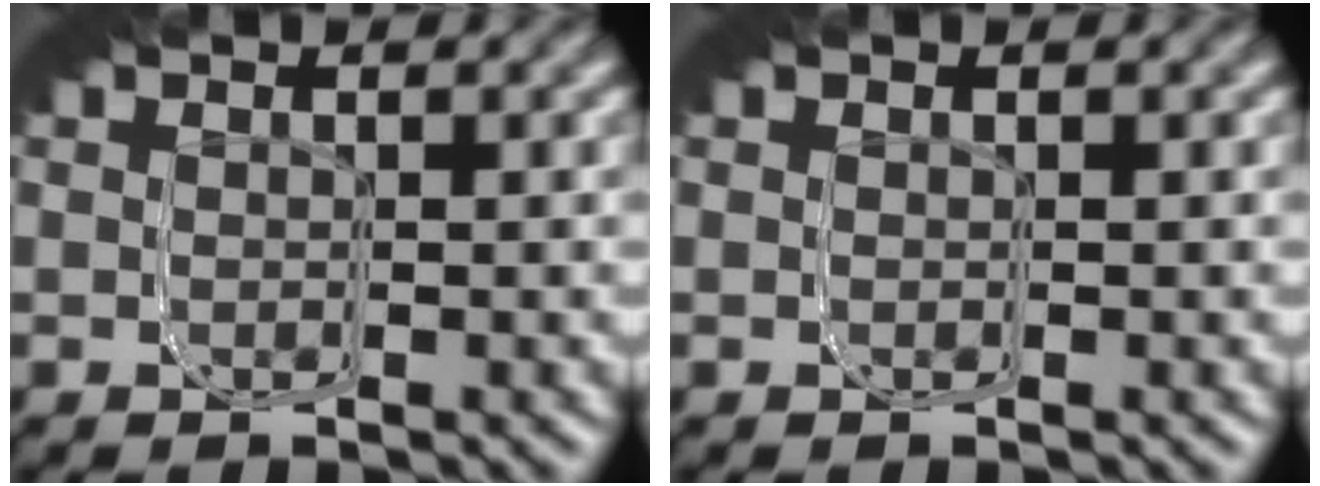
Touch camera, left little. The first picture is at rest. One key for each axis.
{"total": 0.0}